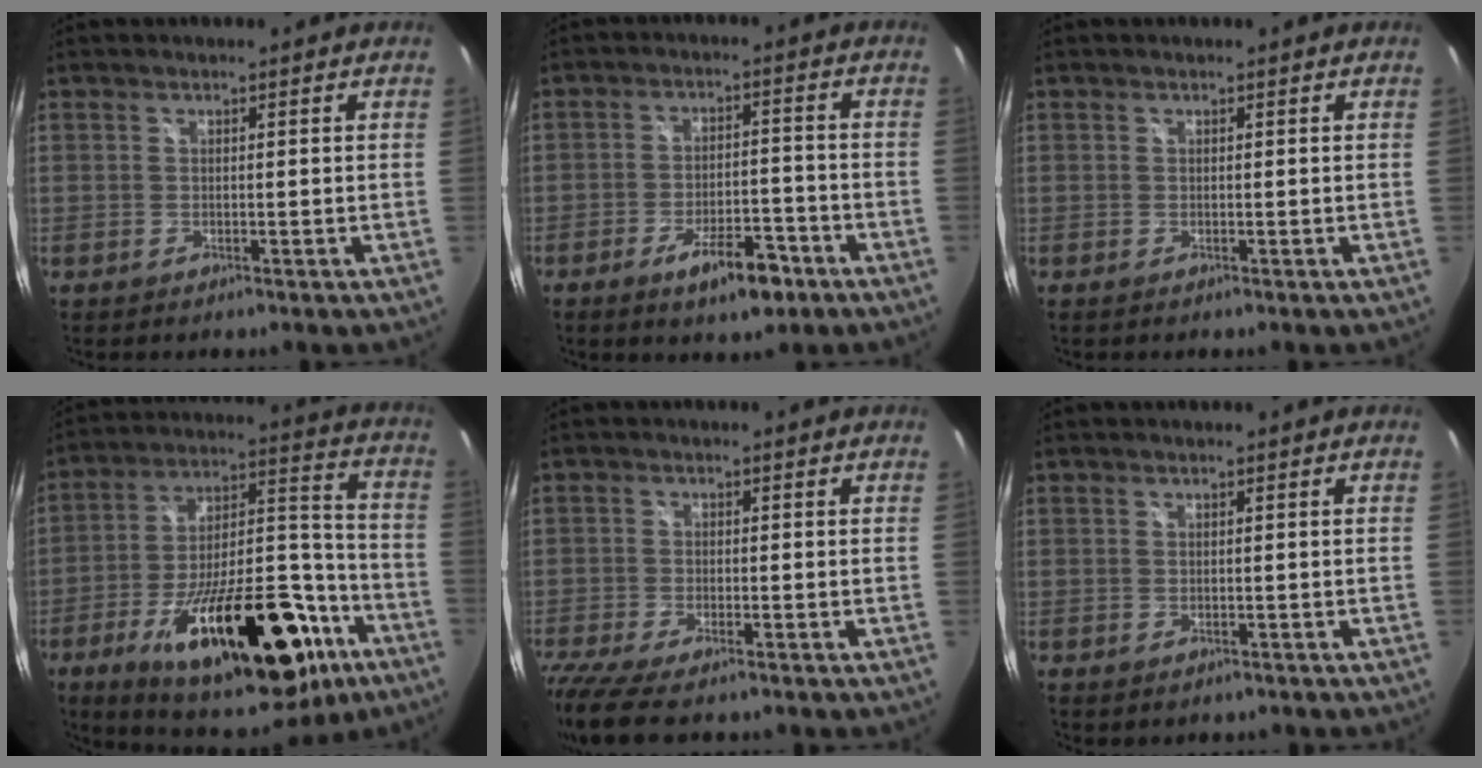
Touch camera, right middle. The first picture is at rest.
{"total": 8.7, "force": [-5.3, 3.3, 6.0], "torque": [-0.113, -0.001, -0.074]}
{"total": 0.0}
{"total": 31.5, "force": [-16.1, 12.8, 23.8], "torque": [-0.371, 0.012, -0.233]}
{"total": 9.1, "force": [-7.2, 2.1, 5.2], "torque": [-0.133, -0.044, -0.132]}
{"total": 1.2, "force": [-0.7, 0.9, 0.5], "torque": [-0.011, -0.005, -0.008]}